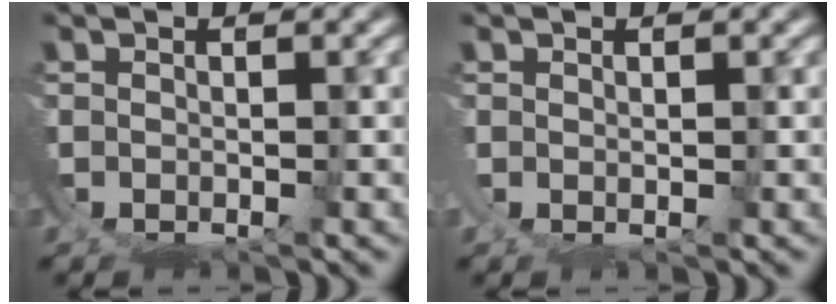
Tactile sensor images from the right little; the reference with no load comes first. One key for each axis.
{"total": 1.0, "fx": 0.3, "fy": 0.6, "fz": 0.7, "tx": -0.024, "ty": -0.008, "tz": 0.012}